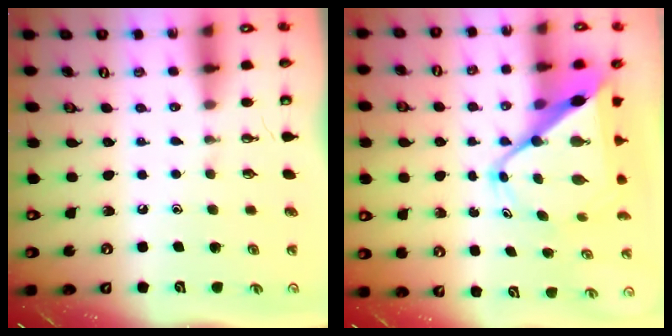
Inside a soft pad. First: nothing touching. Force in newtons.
{"total": 13.7, "press": 13.6, "slide": 1.1}